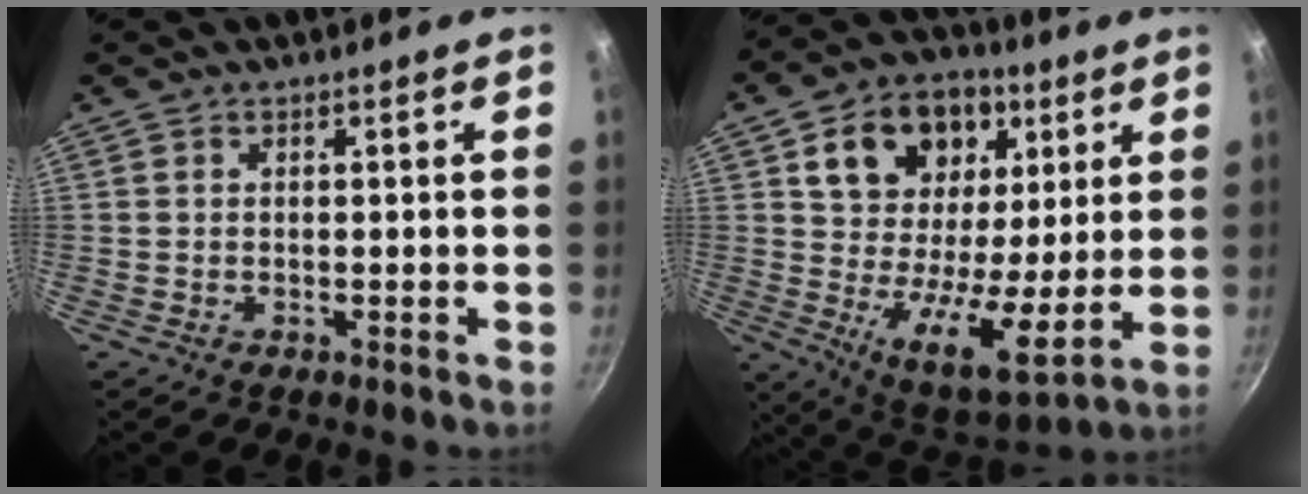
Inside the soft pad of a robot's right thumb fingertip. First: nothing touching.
{"total": 21.4, "force": [7.5, 14.6, 13.6], "torque": [-0.189, -0.030, 0.120]}